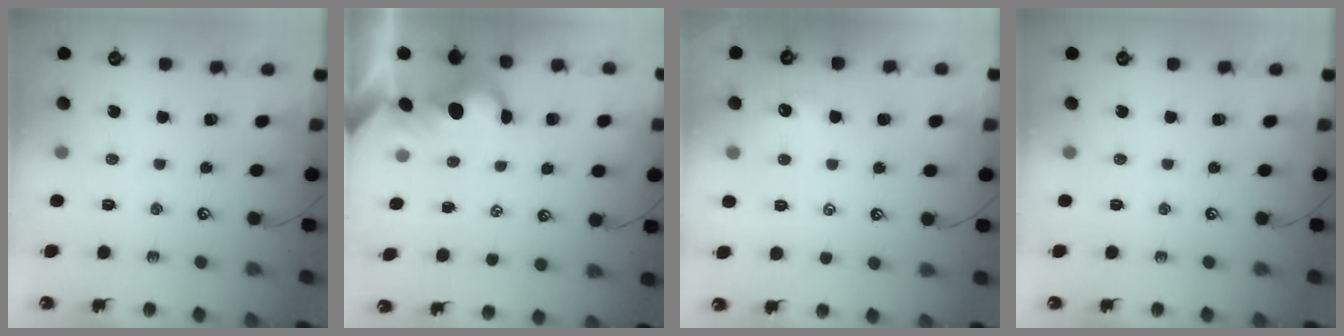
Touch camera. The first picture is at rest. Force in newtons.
{"total": 1.2, "press": 0.9, "slide": 0.8}
{"total": 2.3, "press": 2.3, "slide": 0.4}
{"total": 0.0}